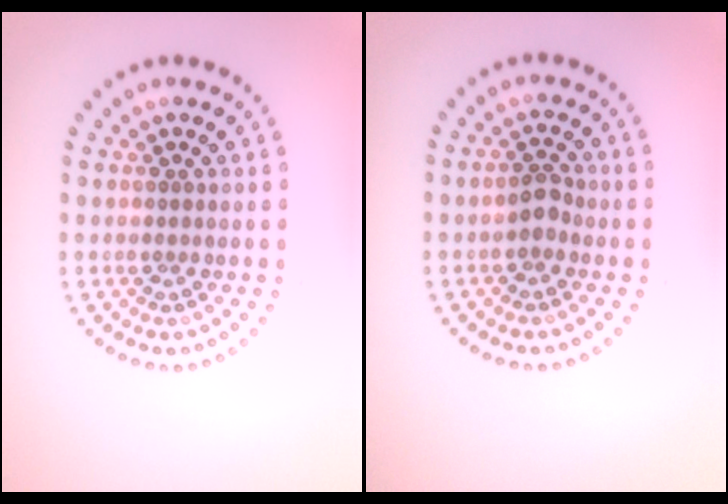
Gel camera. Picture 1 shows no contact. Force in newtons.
{"total": 1.5, "press": 1.5, "slide": 0.4}